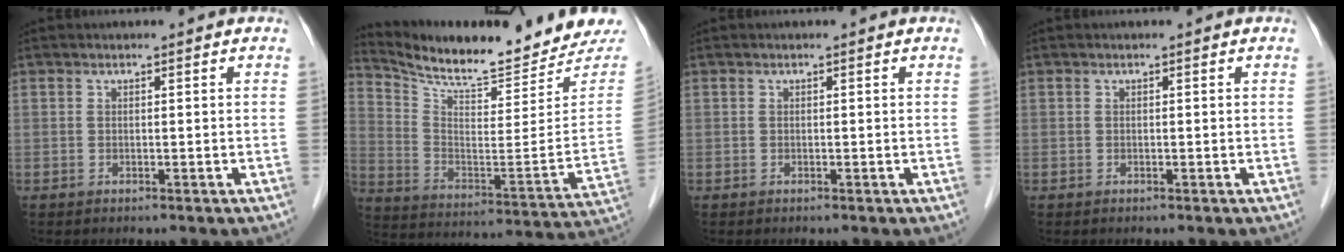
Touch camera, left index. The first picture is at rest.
{"total": 20.2, "force": [18.9, 2.8, 6.4], "torque": [-0.120, -0.068, 0.277]}
{"total": 0.0}
{"total": 0.0}